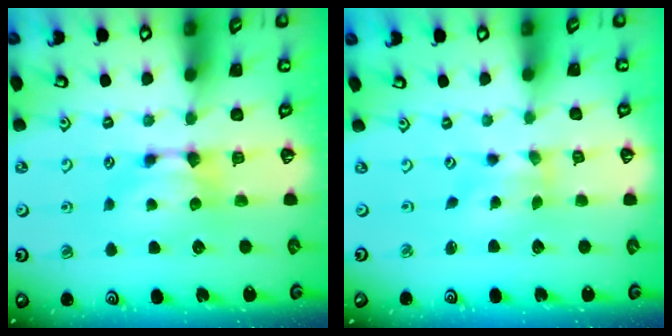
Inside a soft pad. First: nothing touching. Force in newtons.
{"total": 1.5, "press": 1.0, "slide": 1.1}